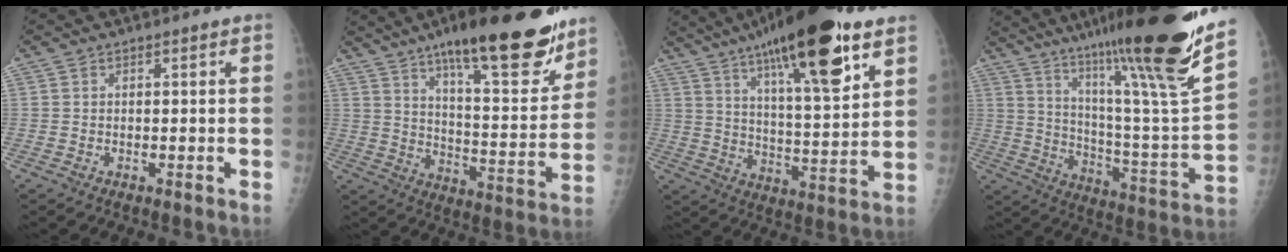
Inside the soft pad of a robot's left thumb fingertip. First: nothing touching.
{"total": 24.7, "force": [17.0, 6.0, 16.9], "torque": [-0.217, -0.073, 0.260]}
{"total": 24.3, "force": [13.9, 6.1, 19.0], "torque": [-0.298, -0.035, 0.223]}
{"total": 31.3, "force": [21.9, 2.2, 22.3], "torque": [-0.331, -0.110, 0.336]}